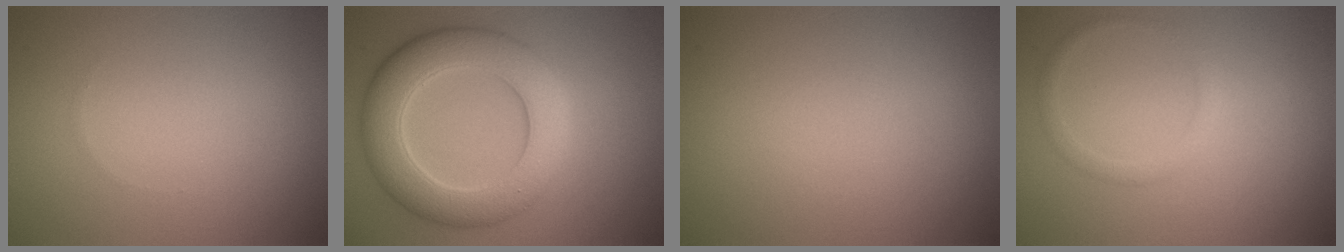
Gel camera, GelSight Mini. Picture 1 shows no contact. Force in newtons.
{"total": 7.6, "press": 7.6, "slide": 0.3}
{"total": 0.0}
{"total": 1.1, "press": 1.1, "slide": 0.1}